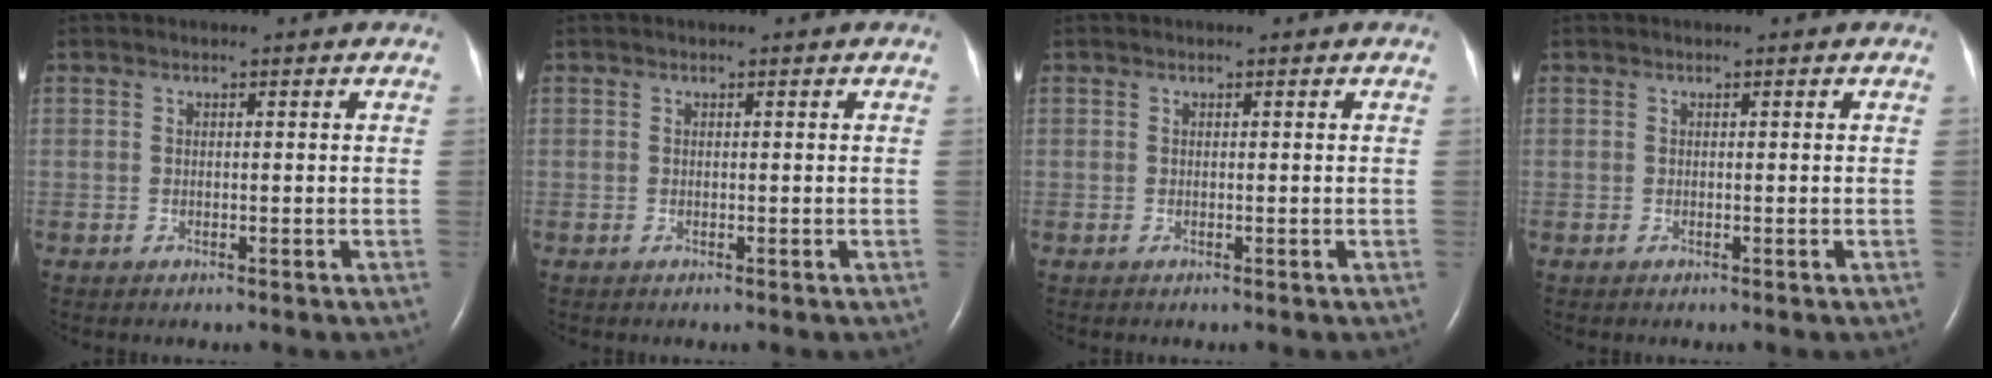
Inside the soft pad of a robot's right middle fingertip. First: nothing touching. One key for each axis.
{"total": 0.0}
{"total": 0.0}
{"total": 0.0}